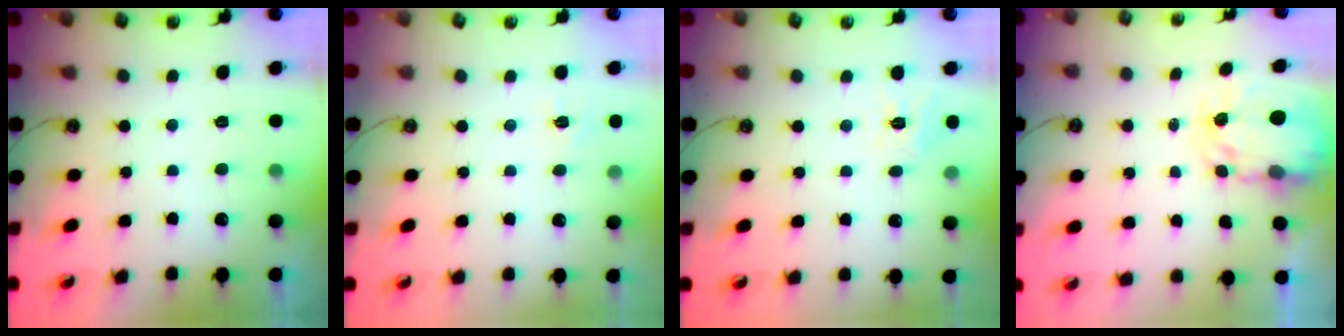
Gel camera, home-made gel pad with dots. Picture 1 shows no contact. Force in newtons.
{"total": 4.0, "press": 3.9, "slide": 0.4}
{"total": 5.3, "press": 5.3, "slide": 0.5}
{"total": 4.0, "press": 4.0, "slide": 0.3}